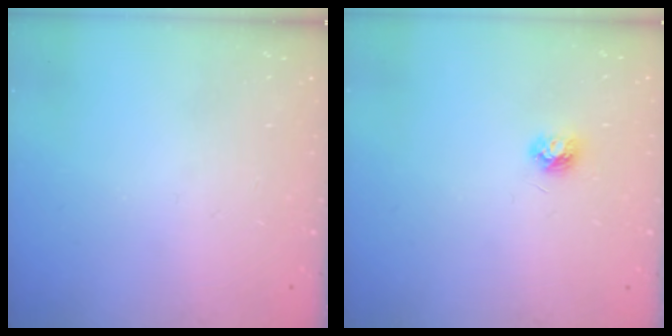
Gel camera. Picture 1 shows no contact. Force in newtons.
{"total": 4.2, "press": 4.2, "slide": 0.3}